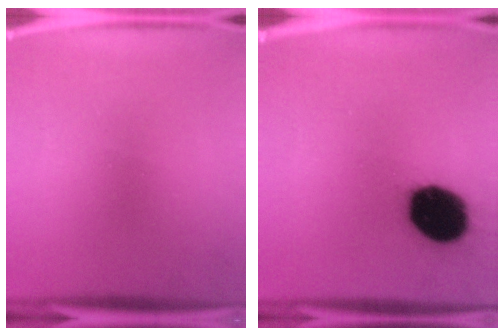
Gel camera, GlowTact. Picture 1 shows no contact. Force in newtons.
{"total": 19.1}